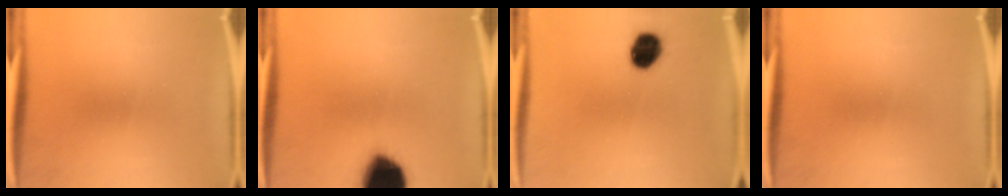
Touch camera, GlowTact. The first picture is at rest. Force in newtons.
{"total": 18.8}
{"total": 8.6}
{"total": 0.0}